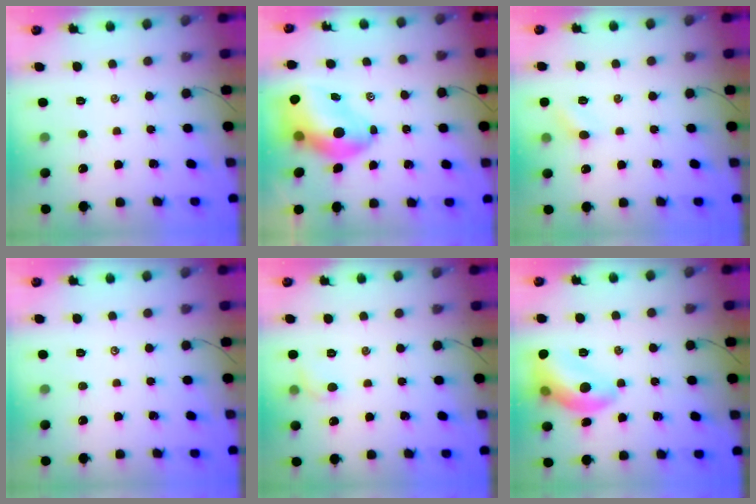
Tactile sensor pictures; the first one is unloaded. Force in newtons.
{"total": 10.5, "press": 10.1, "slide": 3.0}
{"total": 5.5, "press": 5.2, "slide": 1.7}
{"total": 0.0}
{"total": 5.3, "press": 5.1, "slide": 1.5}
{"total": 12.5, "press": 12.4, "slide": 0.9}